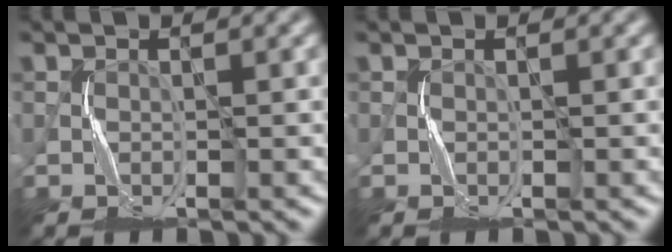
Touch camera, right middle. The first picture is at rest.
{"total": 0.0}